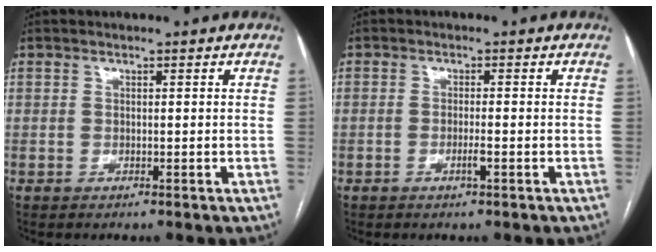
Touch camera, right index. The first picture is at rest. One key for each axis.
{"total": 1.8, "fx": -0.7, "fy": 0.0, "fz": 1.6, "tx": -0.032, "ty": -0.003, "tz": -0.012}